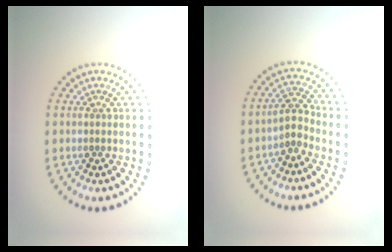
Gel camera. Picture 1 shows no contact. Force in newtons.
{"total": 2.1, "press": 1.5, "slide": 1.4}